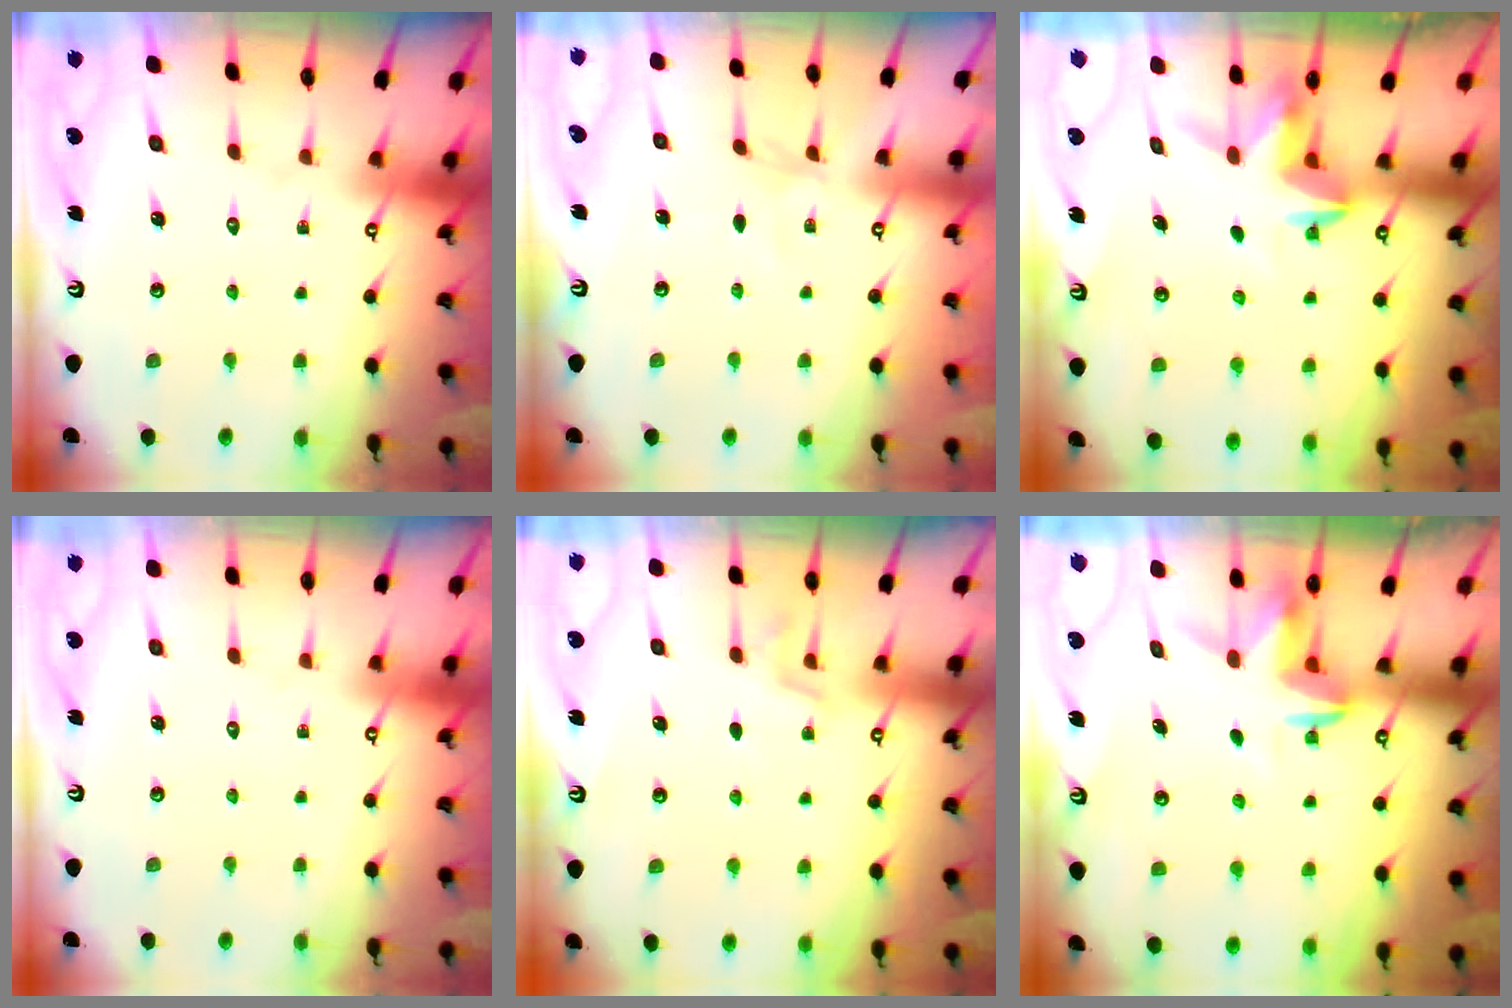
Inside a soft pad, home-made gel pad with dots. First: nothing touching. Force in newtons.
{"total": 3.1, "press": 3.0, "slide": 0.5}
{"total": 3.9, "press": 3.9, "slide": 0.3}
{"total": 0.0}
{"total": 5.2, "press": 4.6, "slide": 2.4}
{"total": 3.4, "press": 3.4, "slide": 0.2}